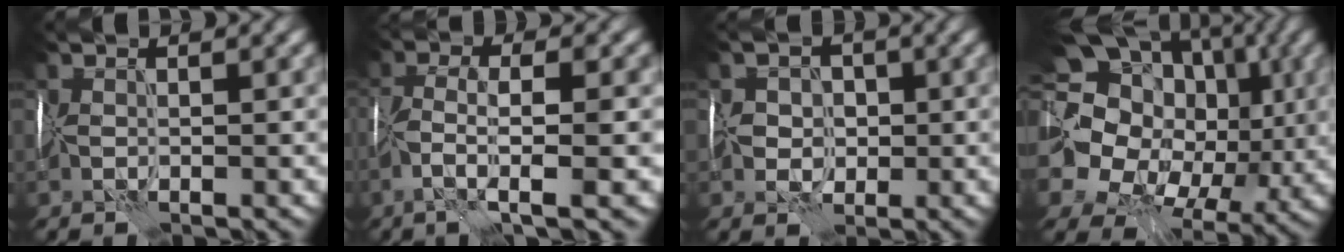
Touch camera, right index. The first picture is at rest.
{"total": 5.3, "force": [-1.7, 1.3, 4.9], "torque": [-0.093, 0.006, -0.035]}
{"total": 3.0, "force": [-0.1, 2.6, 1.5], "torque": [-0.017, 0.001, -0.006]}
{"total": 20.5, "force": [3.6, 16.5, 11.6], "torque": [-0.216, 0.016, 0.060]}